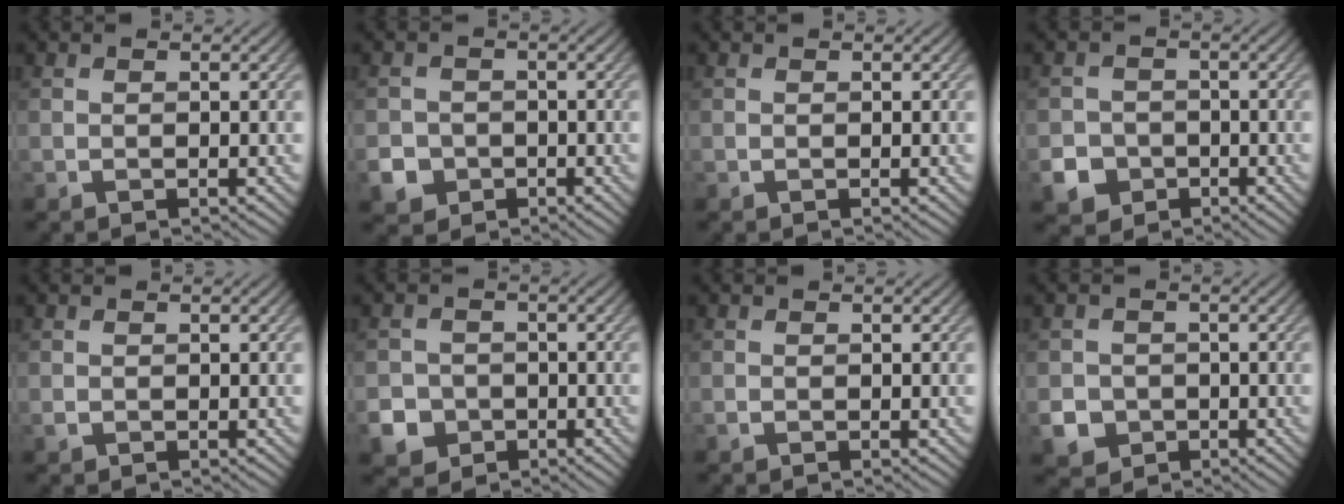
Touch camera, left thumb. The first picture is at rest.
{"total": 4.4, "force": [-2.0, 3.7, 1.1], "torque": [-0.023, -0.007, -0.046]}
{"total": 0.0}
{"total": 5.5, "force": [-2.7, 4.6, 1.4], "torque": [-0.025, -0.011, -0.058]}
{"total": 0.5, "force": [-0.1, 0.5, 0.2], "torque": [-0.004, -0.004, -0.004]}
{"total": 6.2, "force": [-2.8, 5.3, 1.5], "torque": [-0.034, -0.019, -0.066]}
{"total": 0.0}
{"total": 4.4, "force": [-1.6, 3.9, 1.3], "torque": [-0.032, -0.011, -0.037]}